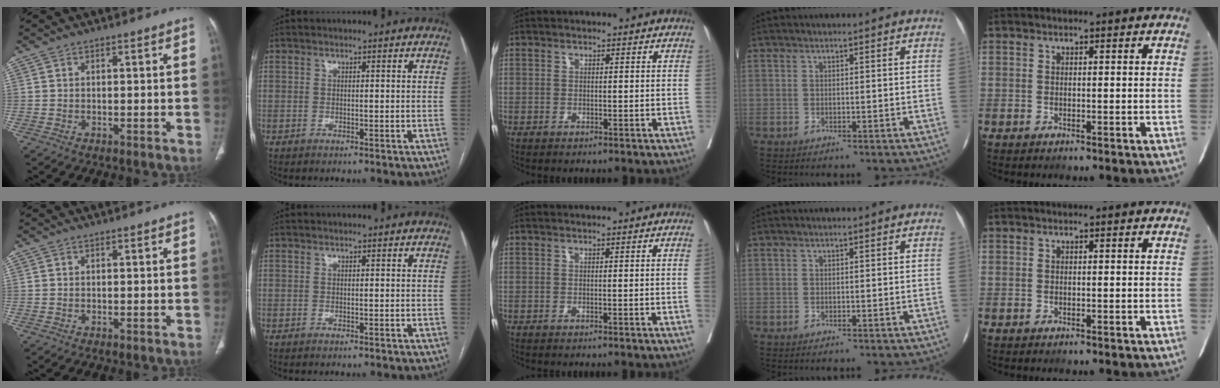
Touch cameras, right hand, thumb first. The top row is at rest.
{"middle": {"total": 1.0, "force": [-0.1, -0.4, 0.9], "torque": [-0.012, 0.000, -0.001]}}